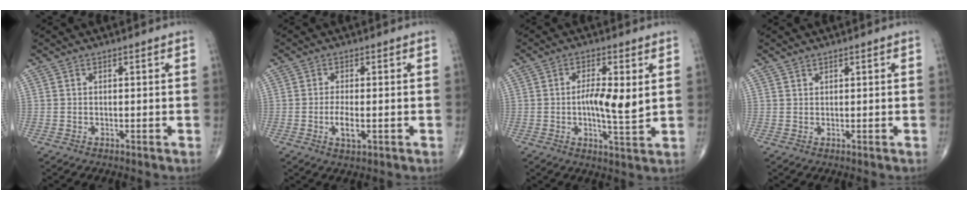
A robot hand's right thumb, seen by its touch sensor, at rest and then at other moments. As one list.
[{"total": 3.9, "force": [-0.9, 1.5, 3.5], "torque": [-0.069, -0.005, -0.017]}, {"total": 7.5, "force": [0.7, 2.1, 7.2], "torque": [-0.122, -0.013, 0.011]}, {"total": 0.7, "force": [0.7, 0.2, 0.0], "torque": [0.002, -0.006, 0.011]}]